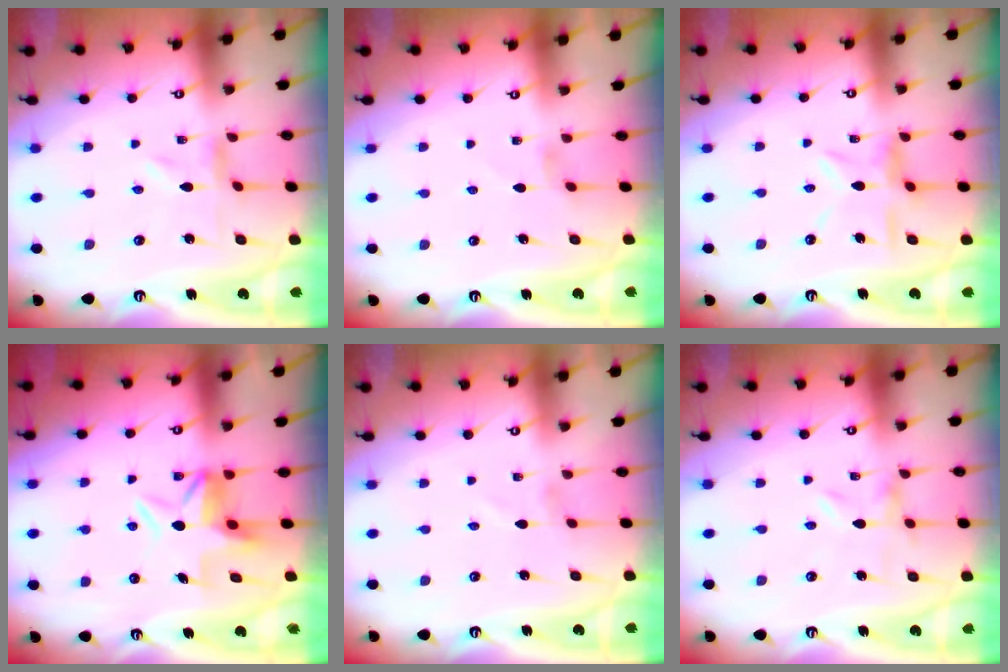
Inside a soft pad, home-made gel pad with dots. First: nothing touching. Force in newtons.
{"total": 1.6, "press": 1.6, "slide": 0.5}
{"total": 7.3, "press": 7.2, "slide": 0.6}
{"total": 6.3, "press": 6.3, "slide": 0.8}
{"total": 1.4, "press": 1.4, "slide": 0.2}
{"total": 0.0}